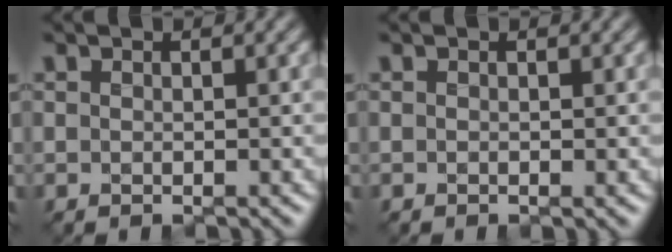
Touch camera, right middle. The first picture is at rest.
{"total": 0.0}